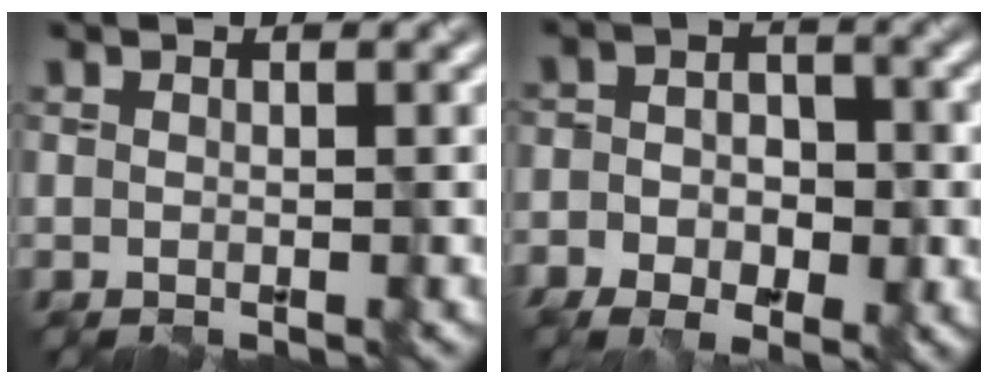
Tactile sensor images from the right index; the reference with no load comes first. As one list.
[{"total": 5.2, "force": [-2.7, 3.3, 2.9], "torque": [-0.037, -0.001, -0.037]}]